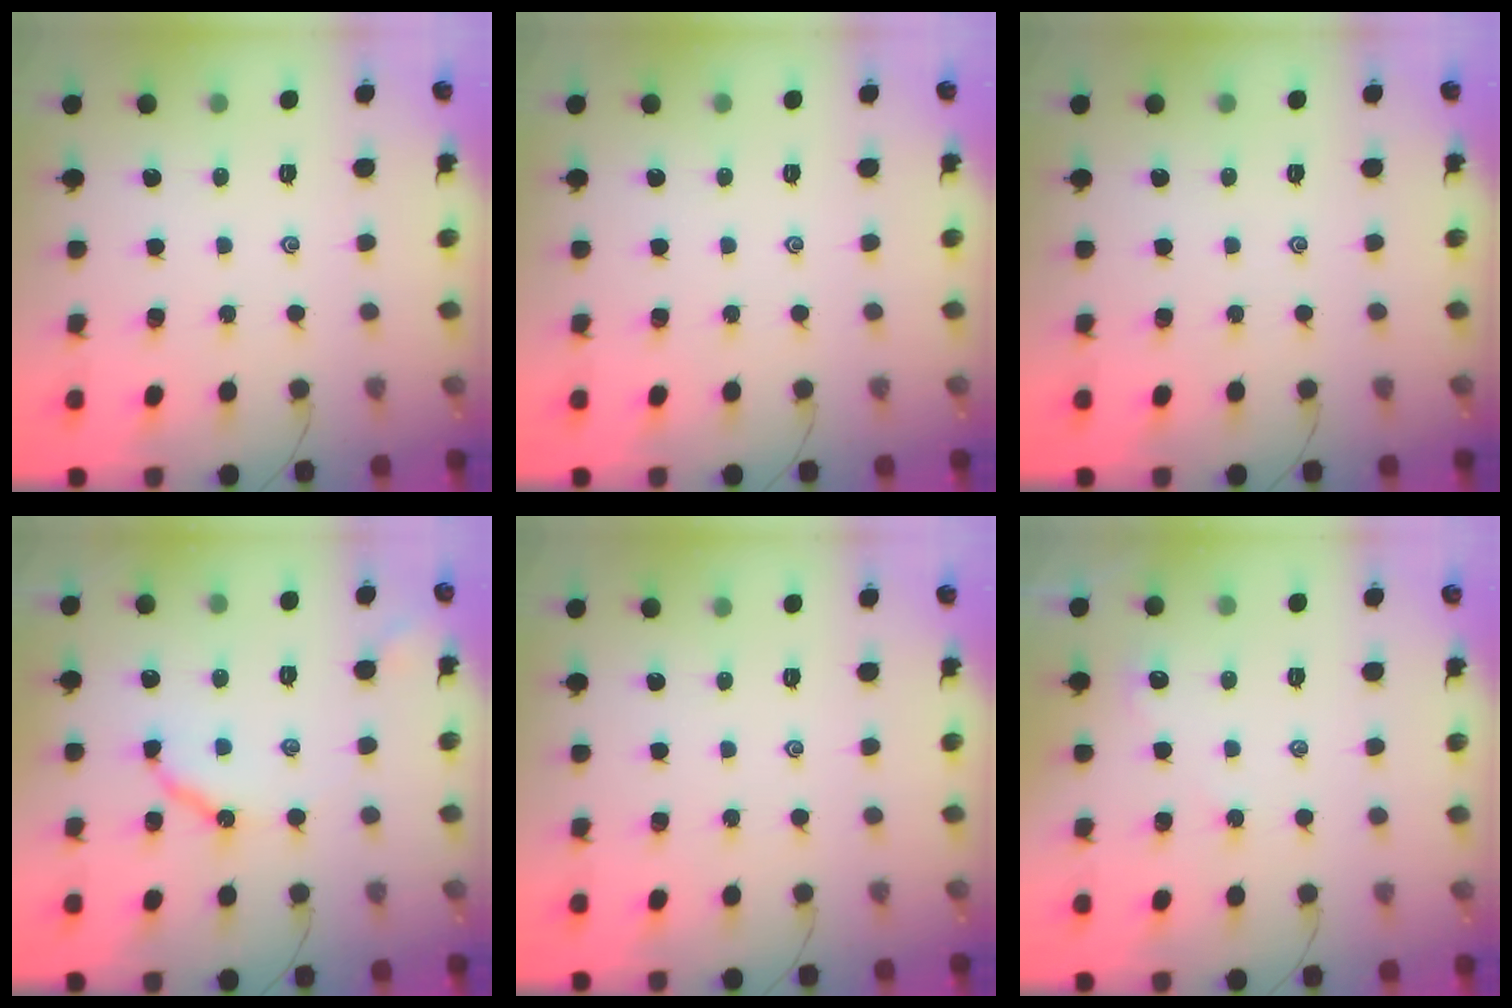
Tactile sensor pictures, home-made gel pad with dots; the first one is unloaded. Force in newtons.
{"total": 0.0}
{"total": 0.0}
{"total": 8.7, "press": 8.7, "slide": 1.0}
{"total": 0.0}
{"total": 2.0, "press": 2.0, "slide": 0.3}